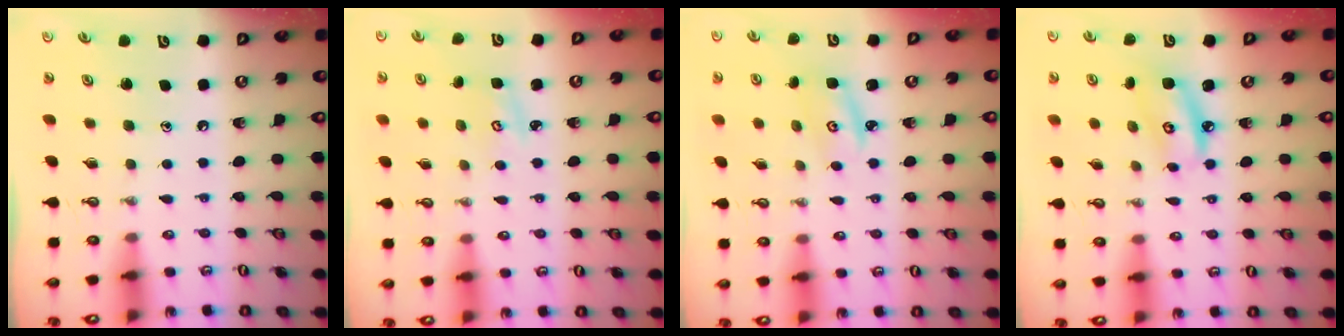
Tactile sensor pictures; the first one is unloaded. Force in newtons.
{"total": 2.8, "press": 2.8, "slide": 0.2}
{"total": 2.6, "press": 2.6, "slide": 0.2}
{"total": 6.9, "press": 6.9, "slide": 0.5}